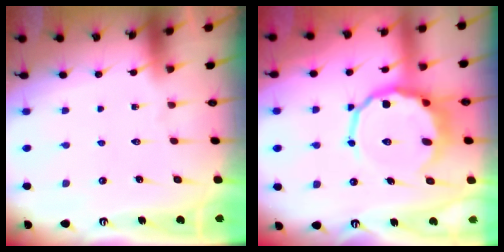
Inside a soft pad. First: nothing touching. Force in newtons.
{"total": 11.3, "press": 10.8, "slide": 3.3}